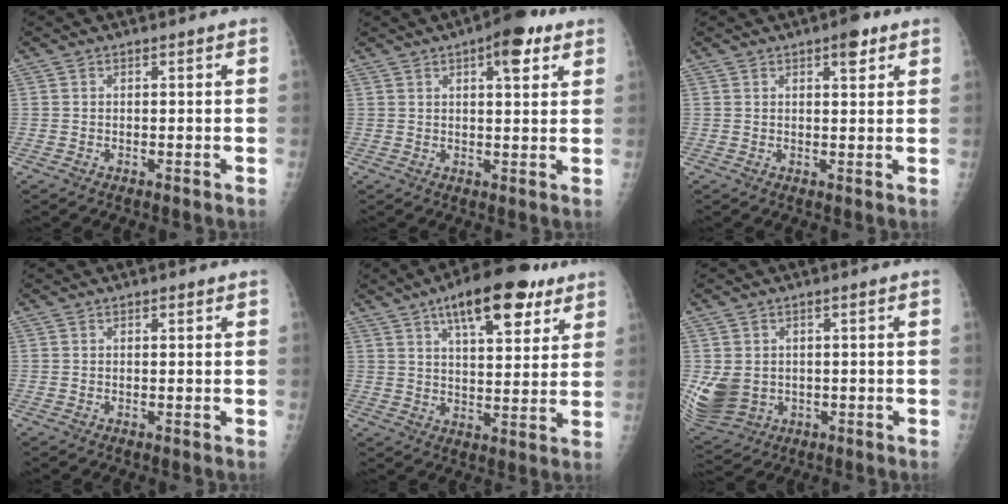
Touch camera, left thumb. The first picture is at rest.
{"total": 7.8, "force": [4.0, 2.8, 6.1], "torque": [-0.067, -0.010, 0.050]}
{"total": 3.7, "force": [2.2, 1.4, 2.7], "torque": [-0.027, -0.009, 0.028]}
{"total": 0.7, "force": [0.5, 0.3, 0.4], "torque": [-0.007, -0.002, 0.007]}
{"total": 16.0, "force": [9.2, 6.1, 11.6], "torque": [-0.141, -0.024, 0.138]}
{"total": 8.3, "force": [-0.2, 6.9, 4.7], "torque": [-0.093, -0.010, 0.018]}